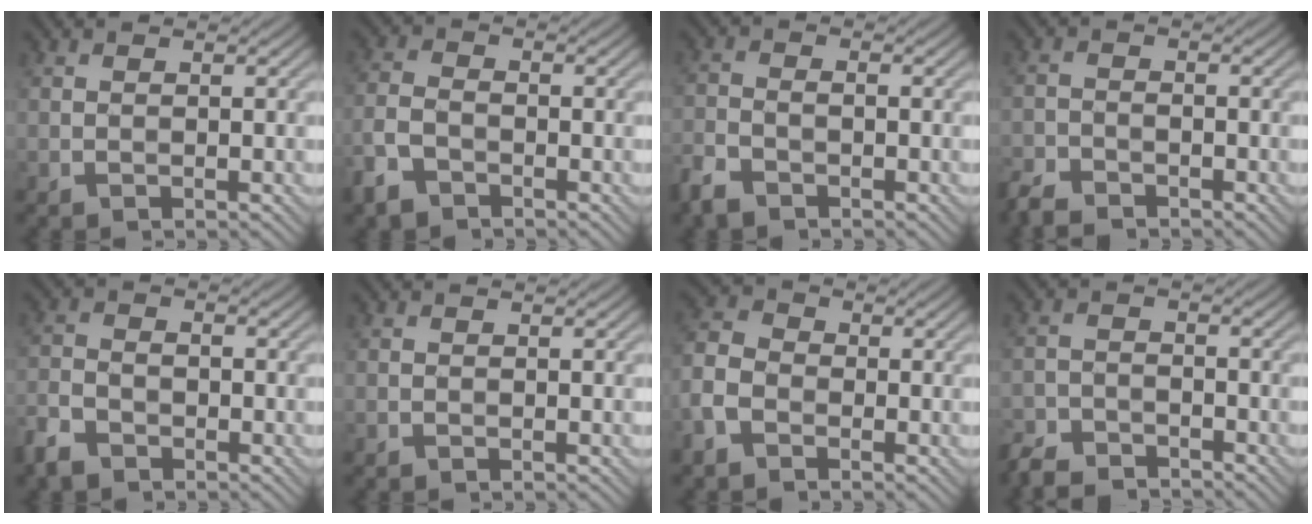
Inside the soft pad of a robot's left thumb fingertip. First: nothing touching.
{"total": 4.9, "force": [-3.3, 2.7, 2.4], "torque": [-0.059, -0.004, -0.078]}
{"total": 3.8, "force": [-2.8, 1.7, 1.8], "torque": [-0.038, -0.007, -0.068]}
{"total": 3.7, "force": [-3.3, 1.2, 1.2], "torque": [-0.024, -0.009, -0.073]}
{"total": 4.4, "force": [-3.2, 2.4, 1.9], "torque": [-0.048, -0.006, -0.075]}
{"total": 0.0}
{"total": 5.2, "force": [-2.7, 3.4, 2.8], "torque": [-0.081, 0.003, -0.070]}
{"total": 4.7, "force": [-4.3, 1.3, 1.2], "torque": [-0.021, -0.007, -0.091]}